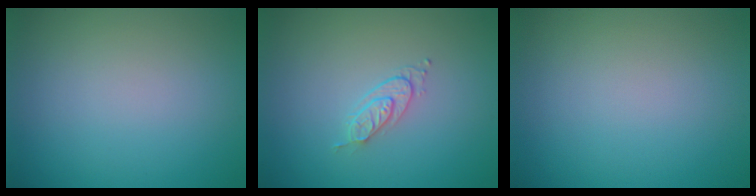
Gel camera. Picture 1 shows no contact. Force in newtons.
{"total": 1.7, "press": 1.1, "slide": 1.3}
{"total": 0.0}